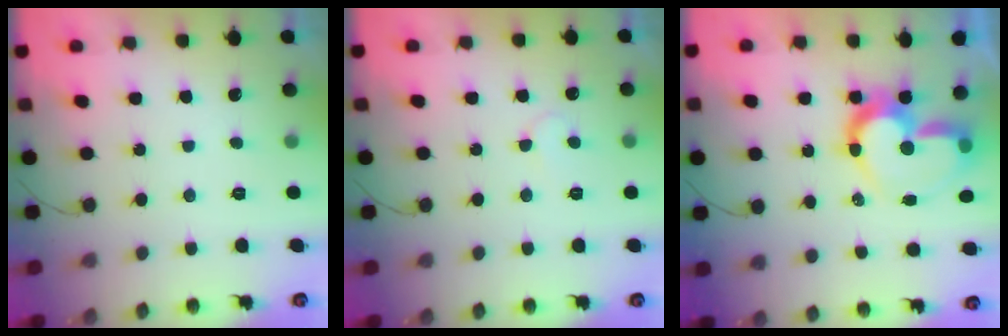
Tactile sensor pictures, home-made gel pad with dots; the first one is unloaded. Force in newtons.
{"total": 6.1, "press": 6.1, "slide": 0.5}
{"total": 13.1, "press": 13.0, "slide": 1.5}